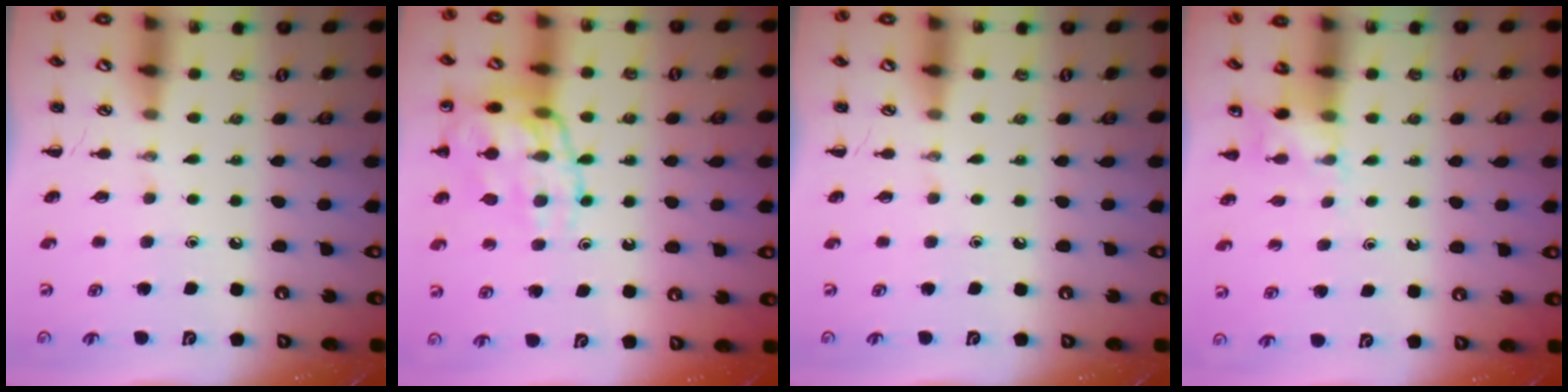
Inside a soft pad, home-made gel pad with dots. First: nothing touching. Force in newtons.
{"total": 16.8, "press": 16.6, "slide": 1.9}
{"total": 0.0}
{"total": 3.7, "press": 3.5, "slide": 1.1}